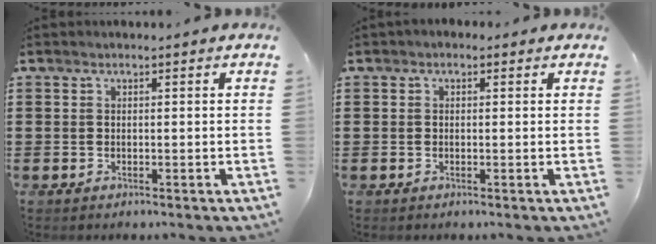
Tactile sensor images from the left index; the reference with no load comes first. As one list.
[{"total": 0.7, "force": [0.0, 0.6, 0.4], "torque": [-0.008, 0.005, -0.002]}]